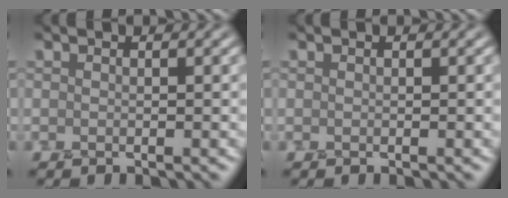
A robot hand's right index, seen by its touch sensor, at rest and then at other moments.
{"total": 0.0}